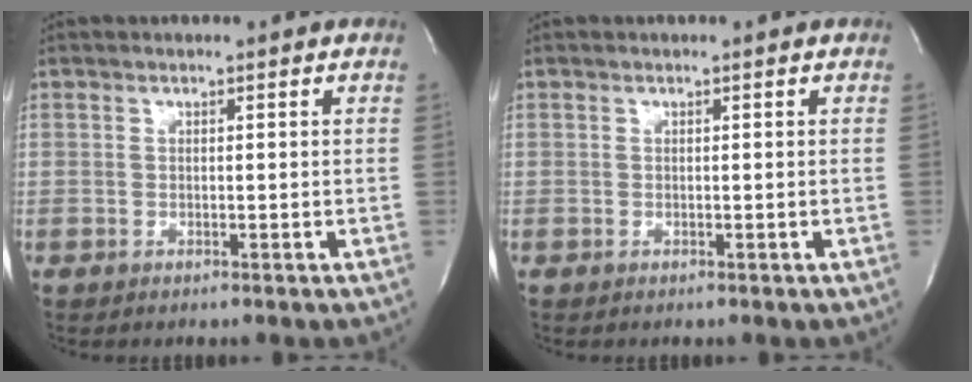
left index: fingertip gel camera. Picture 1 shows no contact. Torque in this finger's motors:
{"motor_torque": [0.00, 0.00, 0.00, 0.00]}